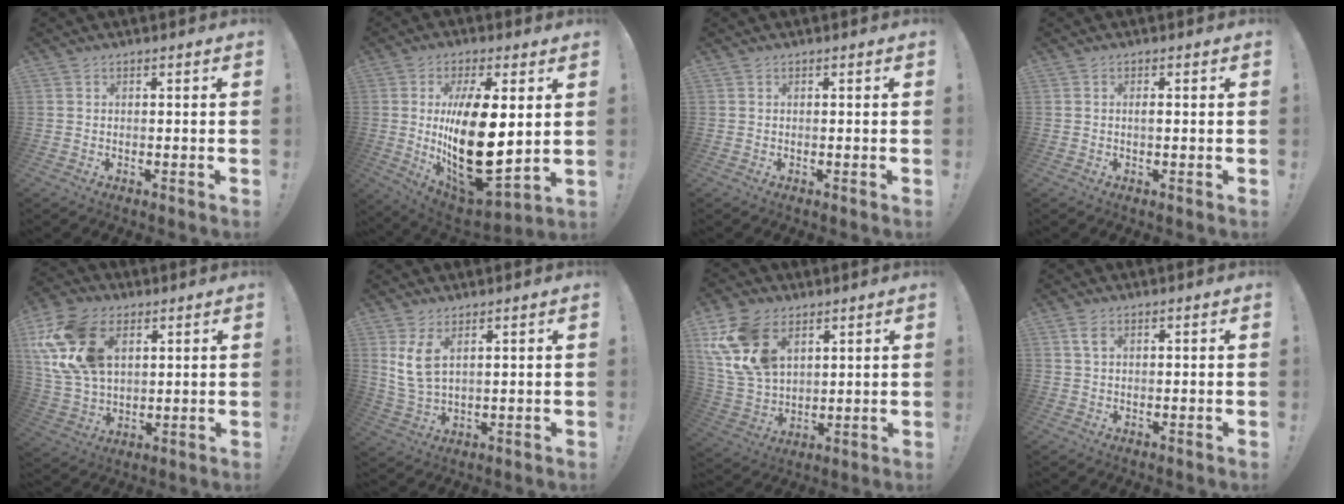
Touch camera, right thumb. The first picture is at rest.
{"total": 23.0, "force": [2.0, 10.0, 20.7], "torque": [-0.377, -0.043, 0.039]}
{"total": 0.0}
{"total": 1.0, "force": [-0.2, 0.2, 1.0], "torque": [-0.014, -0.001, -0.005]}
{"total": 20.2, "force": [7.3, 13.6, 13.0], "torque": [-0.252, -0.024, 0.140]}
{"total": 7.2, "force": [3.7, 3.0, 5.4], "torque": [-0.096, -0.017, 0.069]}
{"total": 16.7, "force": [8.1, 11.0, 9.6], "torque": [-0.191, -0.040, 0.158]}
{"total": 2.9, "force": [1.3, 1.5, 2.1], "torque": [-0.036, 0.000, 0.023]}